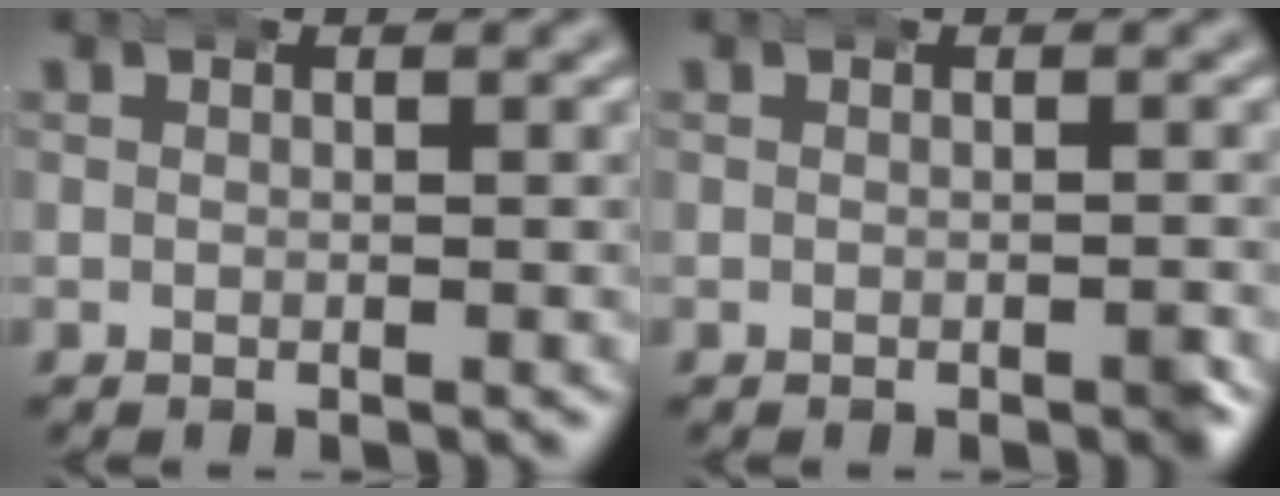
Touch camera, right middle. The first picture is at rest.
{"total": 0.8, "force": [-0.4, 0.3, 0.6], "torque": [-0.005, 0.001, -0.008]}